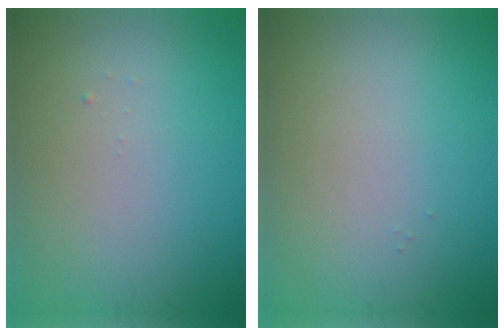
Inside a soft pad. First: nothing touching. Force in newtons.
{"total": 0.0}